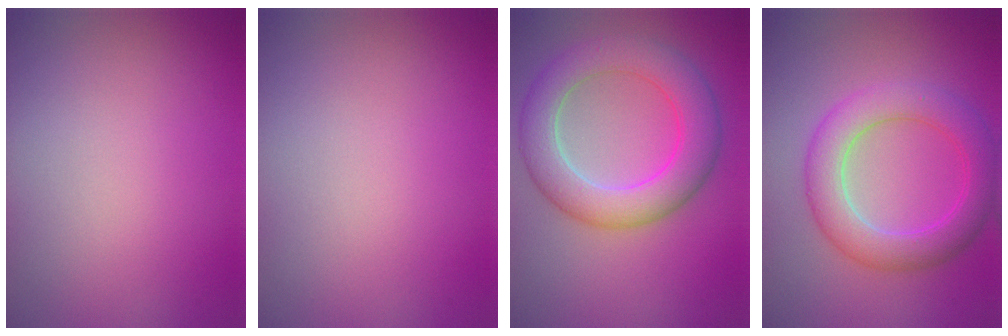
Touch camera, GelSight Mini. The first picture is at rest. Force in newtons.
{"total": 0.0}
{"total": 6.6, "press": 6.6, "slide": 0.3}
{"total": 5.4, "press": 5.4, "slide": 0.1}